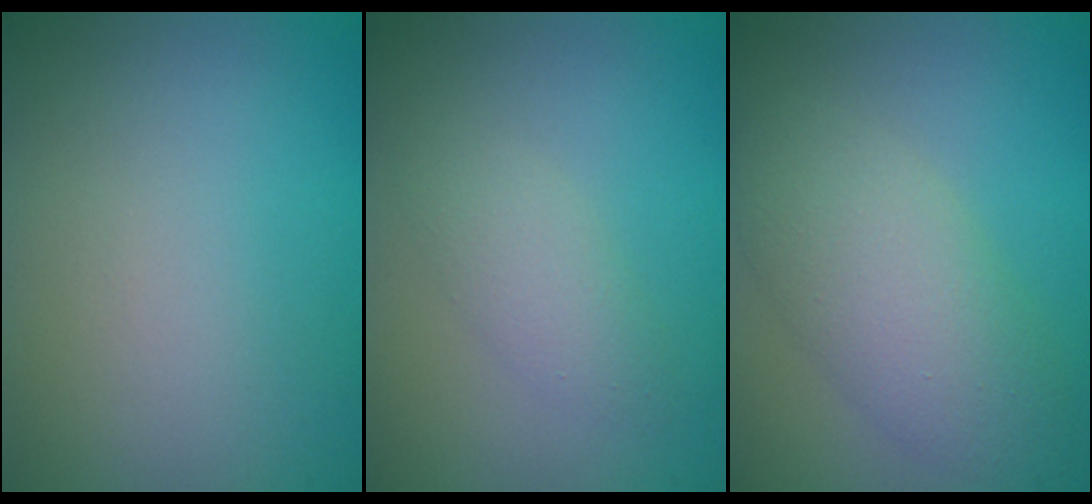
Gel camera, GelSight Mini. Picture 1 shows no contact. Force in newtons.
{"total": 2.0, "press": 2.0, "slide": 0.0}
{"total": 5.3, "press": 5.3, "slide": 0.4}